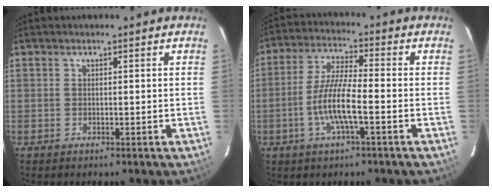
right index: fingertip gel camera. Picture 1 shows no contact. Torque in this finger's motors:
{"motor_torque": [1.52, -0.45, 0.81, 0.19]}